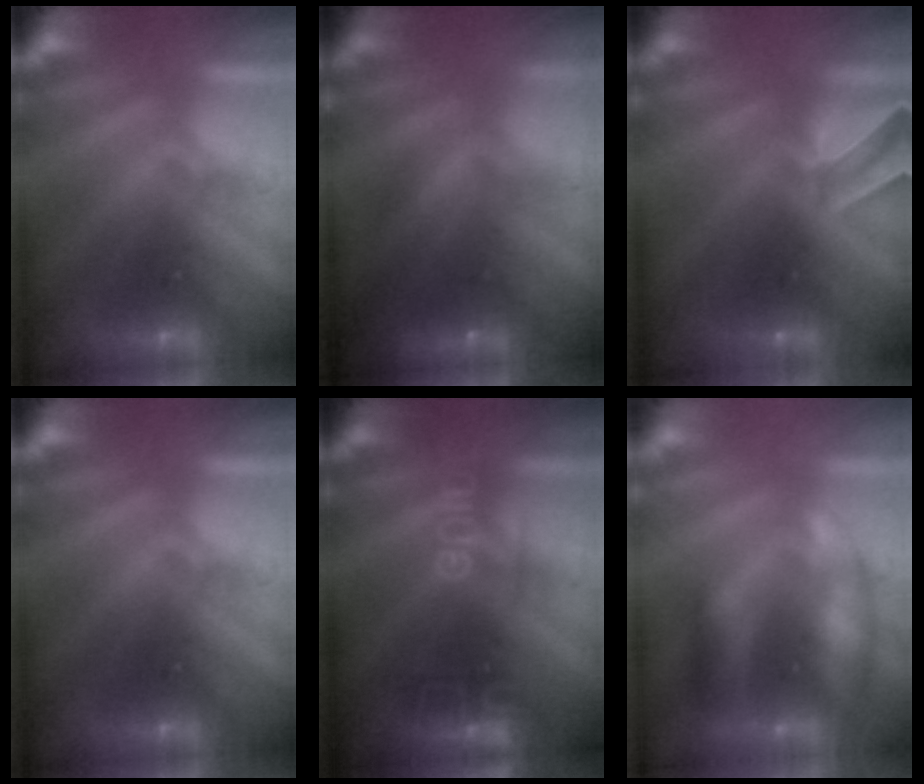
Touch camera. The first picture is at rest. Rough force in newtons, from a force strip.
{"total": 7.4}
{"total": 8.5}
{"total": 0.0}
{"total": 2.8}
{"total": 2.4}